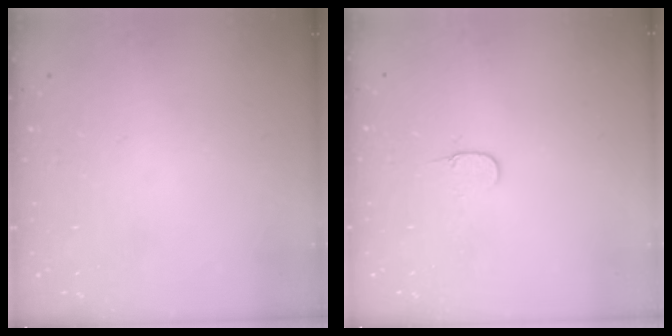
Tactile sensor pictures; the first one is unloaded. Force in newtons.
{"total": 3.8, "press": 3.8, "slide": 0.4}